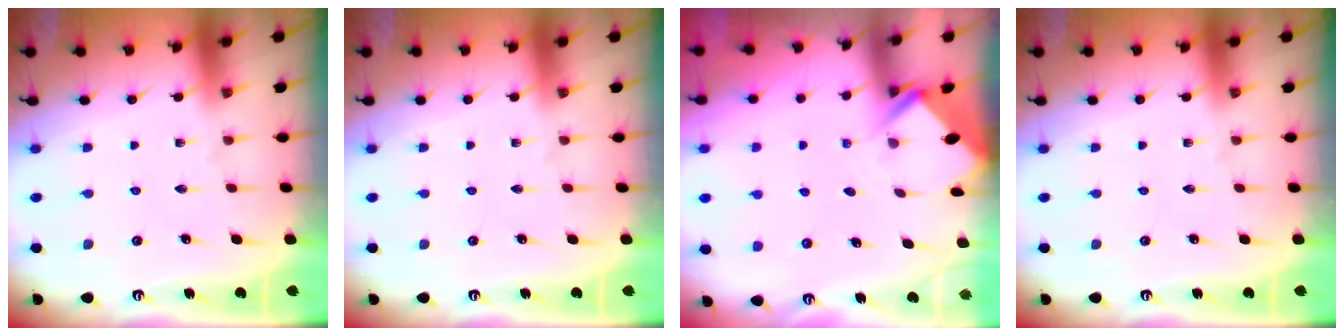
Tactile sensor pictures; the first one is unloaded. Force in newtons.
{"total": 0.0}
{"total": 2.8, "press": 2.8, "slide": 0.2}
{"total": 0.0}